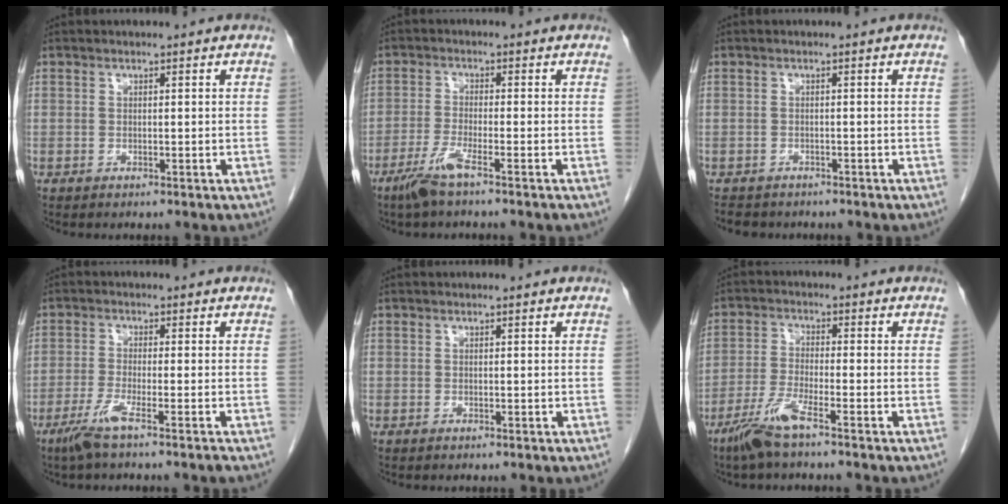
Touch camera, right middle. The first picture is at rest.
{"total": 4.5, "force": [-3.1, -0.3, 3.3], "torque": [-0.073, -0.011, -0.068]}
{"total": 4.3, "force": [-3.7, 2.0, 1.0], "torque": [-0.016, -0.002, -0.049]}
{"total": 4.6, "force": [-3.1, -0.8, 3.3], "torque": [-0.071, -0.013, -0.067]}
{"total": 0.0}
{"total": 5.8, "force": [-4.1, -0.1, 4.1], "torque": [-0.092, -0.014, -0.089]}